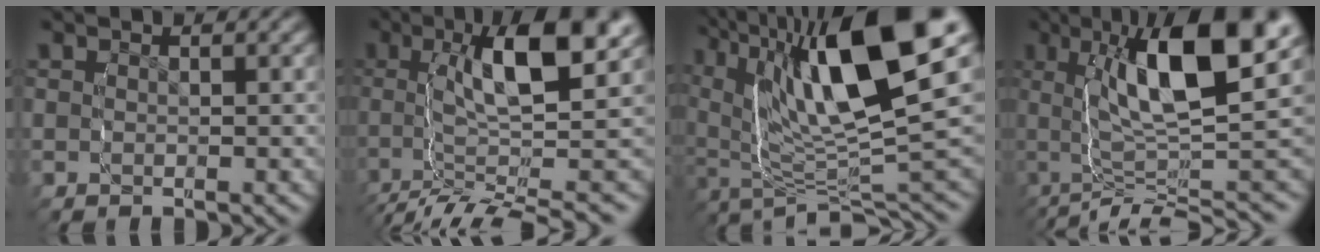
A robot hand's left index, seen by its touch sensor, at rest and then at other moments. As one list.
[{"total": 8.6, "force": [-0.4, 2.7, 8.2], "torque": [-0.136, -0.006, 0.005]}, {"total": 12.5, "force": [0.8, 5.4, 11.2], "torque": [-0.183, -0.012, 0.027]}, {"total": 10.8, "force": [1.8, 3.1, 10.1], "torque": [-0.144, 0.009, 0.031]}]